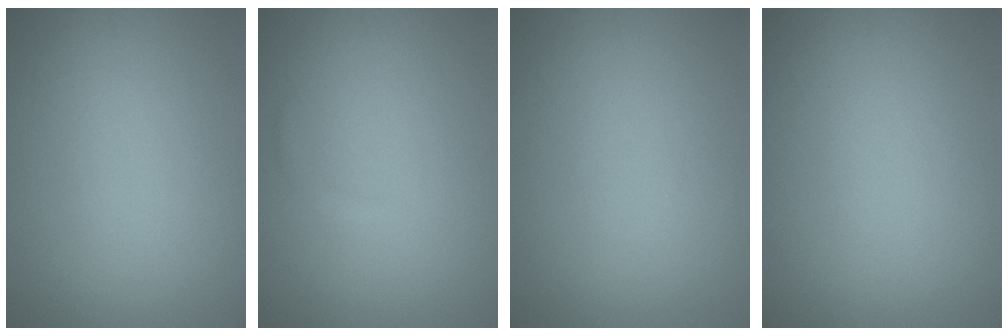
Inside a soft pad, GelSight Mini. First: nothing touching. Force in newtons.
{"total": 0.5, "press": 0.5, "slide": 0.1}
{"total": 0.0}
{"total": 0.0}